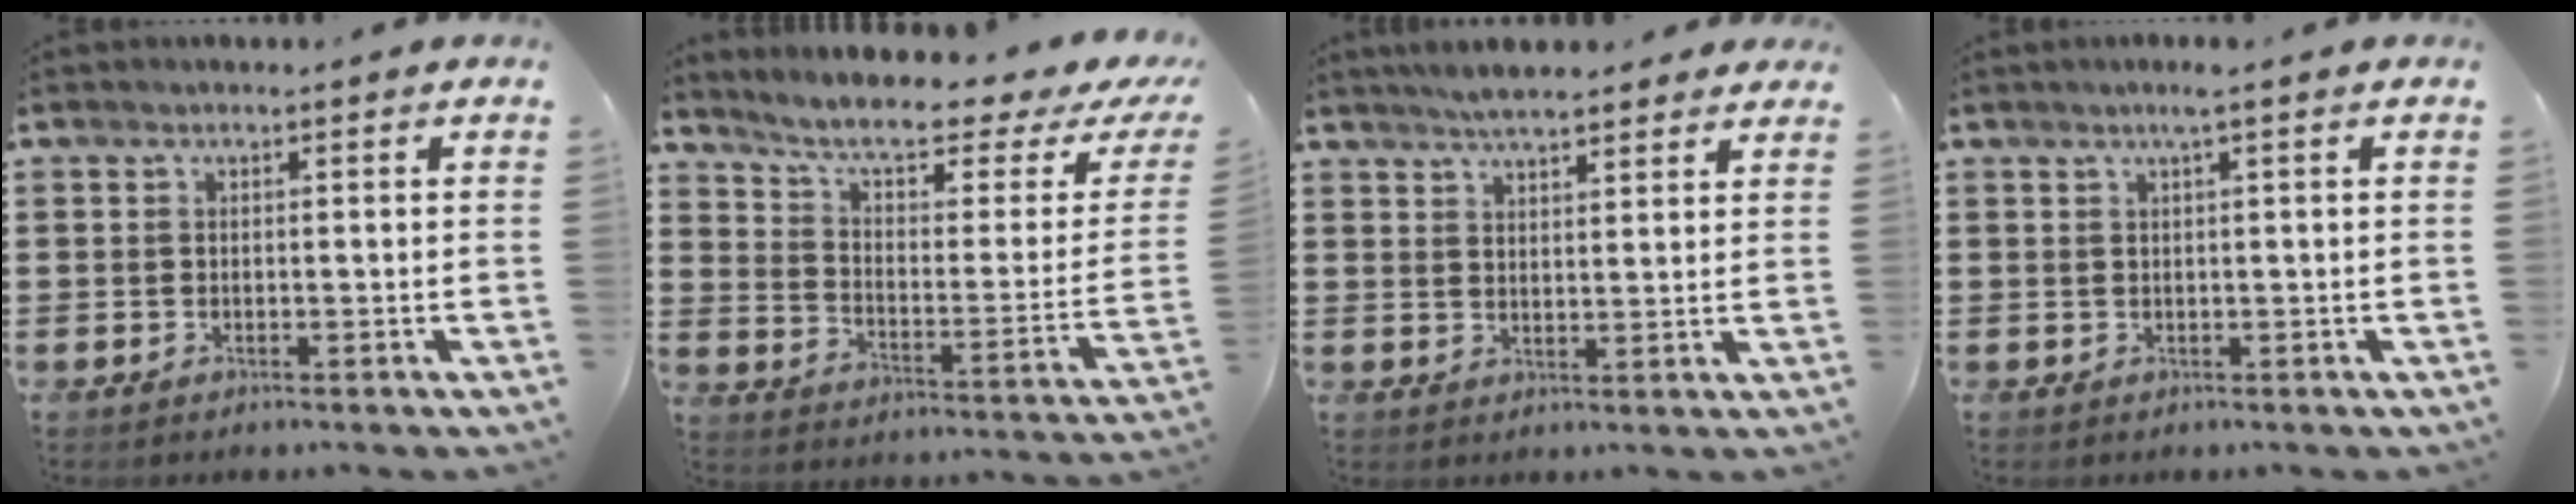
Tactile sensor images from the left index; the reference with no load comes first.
{"total": 7.5, "force": [5.6, 1.1, 4.9], "torque": [-0.110, -0.040, 0.089]}
{"total": 4.7, "force": [4.3, 0.8, 1.6], "torque": [-0.042, -0.004, 0.081]}
{"total": 1.8, "force": [0.8, -0.1, 1.6], "torque": [-0.031, 0.000, 0.014]}